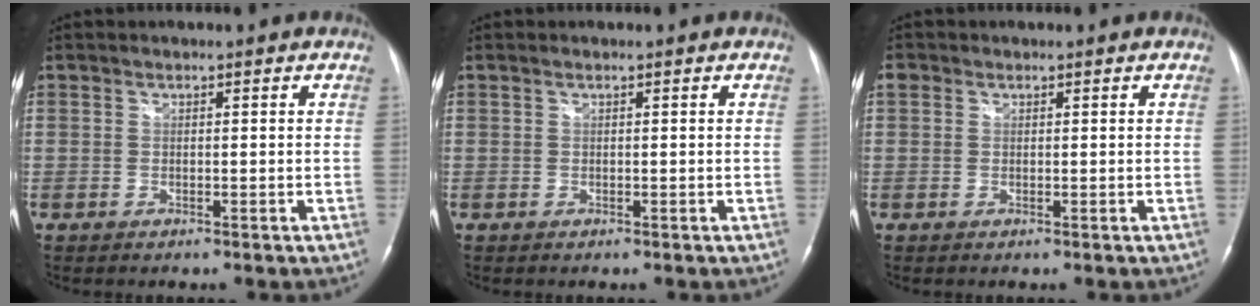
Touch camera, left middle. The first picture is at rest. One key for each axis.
{"total": 0.0}
{"total": 1.4, "fx": 0.6, "fy": 1.2, "fz": 0.4, "tx": -0.005, "ty": 0.012, "tz": 0.009}